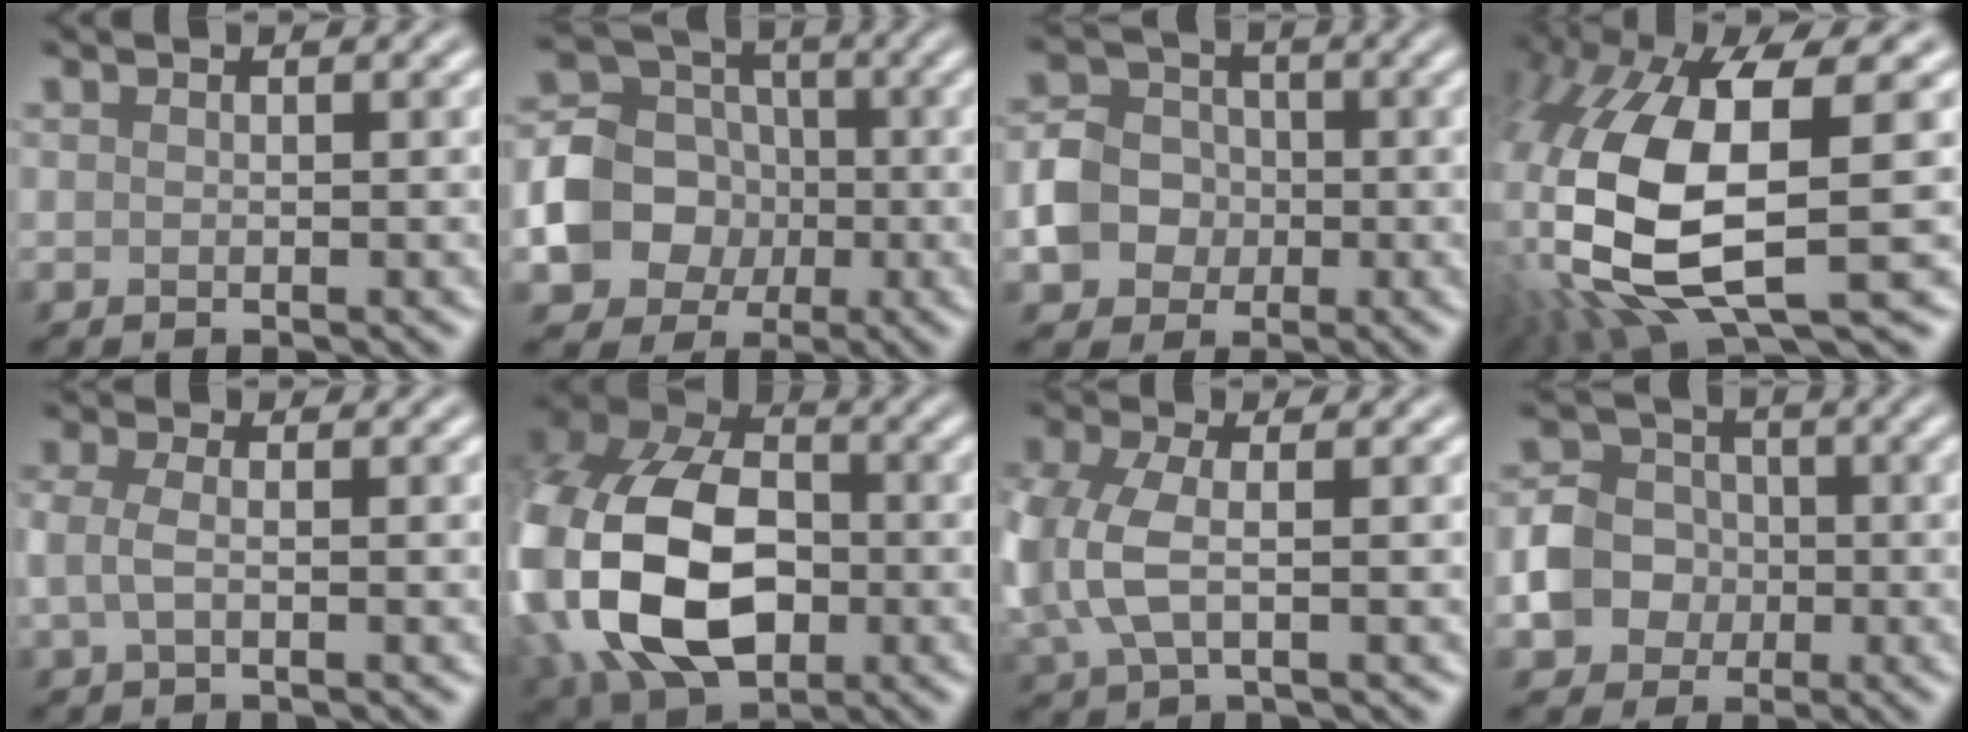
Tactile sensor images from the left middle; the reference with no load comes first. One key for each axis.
{"total": 9.1, "fx": -2.3, "fy": 7.9, "fz": 3.8, "tx": -0.062, "ty": -0.011, "tz": -0.059}
{"total": 5.2, "fx": -1.2, "fy": 4.5, "fz": 2.3, "tx": -0.033, "ty": 0.001, "tz": -0.031}
{"total": 14.1, "fx": -1.3, "fy": 5.7, "fz": 12.8, "tx": -0.289, "ty": -0.020, "tz": -0.021}
{"total": 2.1, "fx": 0.0, "fy": 1.0, "fz": 1.8, "tx": -0.047, "ty": 0.002, "tz": -0.007}
{"total": 17.8, "fx": -3.2, "fy": 12.6, "fz": 12.2, "tx": -0.286, "ty": -0.032, "tz": -0.055}
{"total": 5.5, "fx": -0.3, "fy": 3.2, "fz": 4.5, "tx": -0.124, "ty": 0.002, "tz": -0.012}
{"total": 5.9, "fx": -1.3, "fy": 5.1, "fz": 2.6, "tx": -0.030, "ty": -0.002, "tz": -0.036}